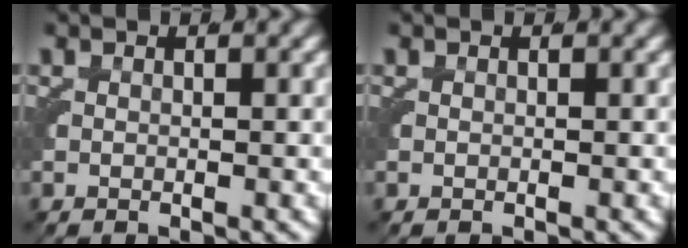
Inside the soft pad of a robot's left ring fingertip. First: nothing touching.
{"total": 0.0}